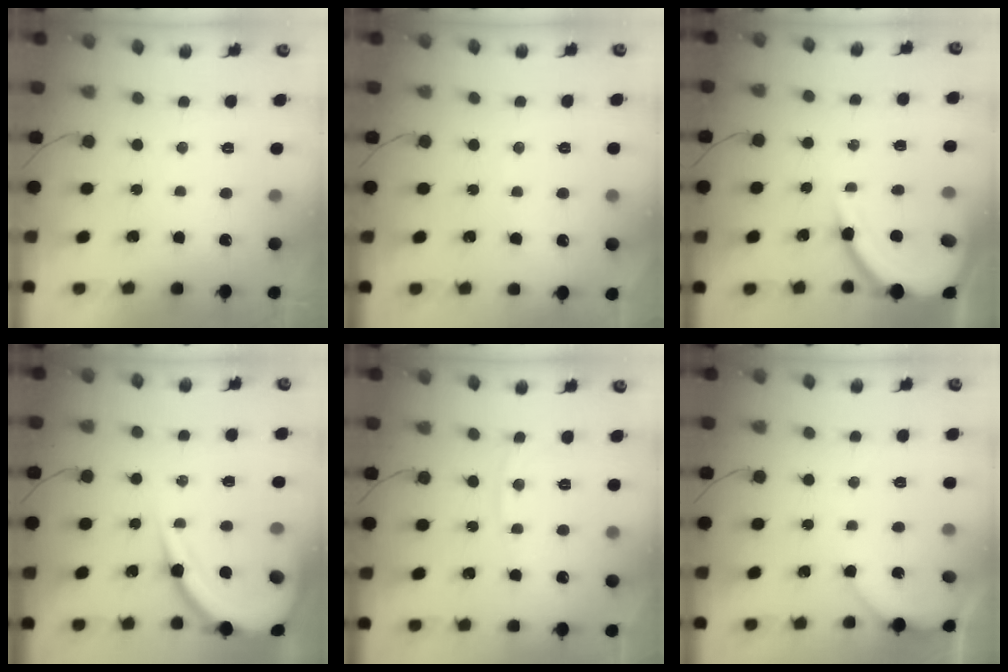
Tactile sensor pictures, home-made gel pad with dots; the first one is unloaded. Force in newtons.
{"total": 1.9, "press": 1.8, "slide": 0.2}
{"total": 11.4, "press": 11.3, "slide": 1.2}
{"total": 12.8, "press": 12.8, "slide": 1.2}
{"total": 5.3, "press": 5.2, "slide": 0.8}
{"total": 3.1, "press": 3.1, "slide": 0.2}